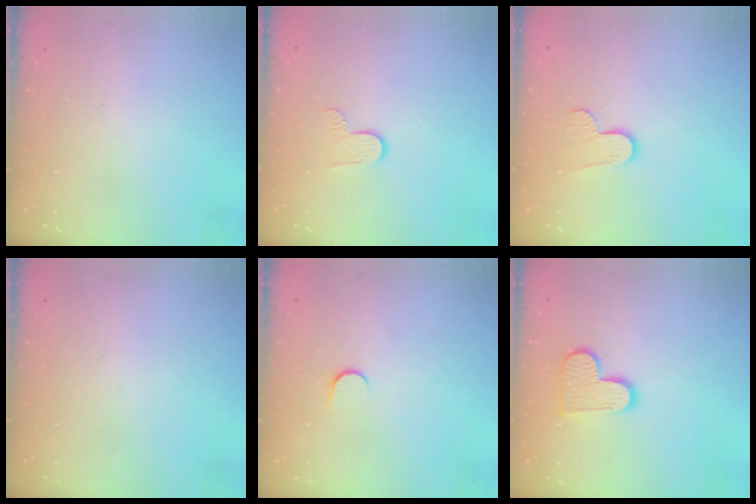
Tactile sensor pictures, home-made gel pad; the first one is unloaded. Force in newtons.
{"total": 6.4, "press": 6.4, "slide": 0.5}
{"total": 7.8, "press": 7.7, "slide": 0.6}
{"total": 0.0}
{"total": 3.9, "press": 3.9, "slide": 0.5}
{"total": 10.5, "press": 10.5, "slide": 0.5}